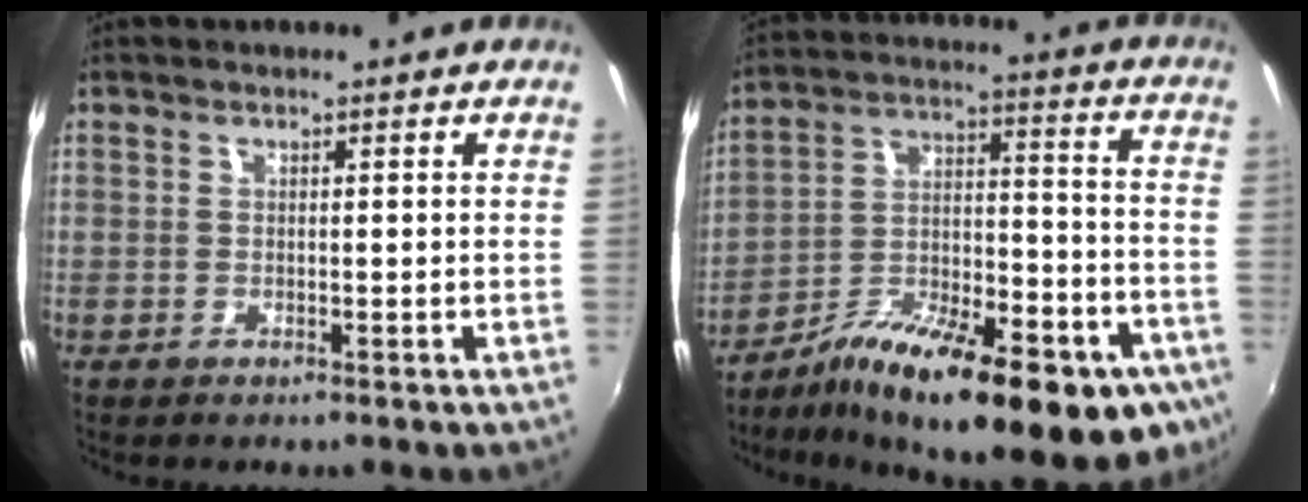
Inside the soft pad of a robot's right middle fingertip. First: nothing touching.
{"total": 27.6, "force": [-16.6, 9.1, 20.1], "torque": [-0.301, -0.023, -0.244]}